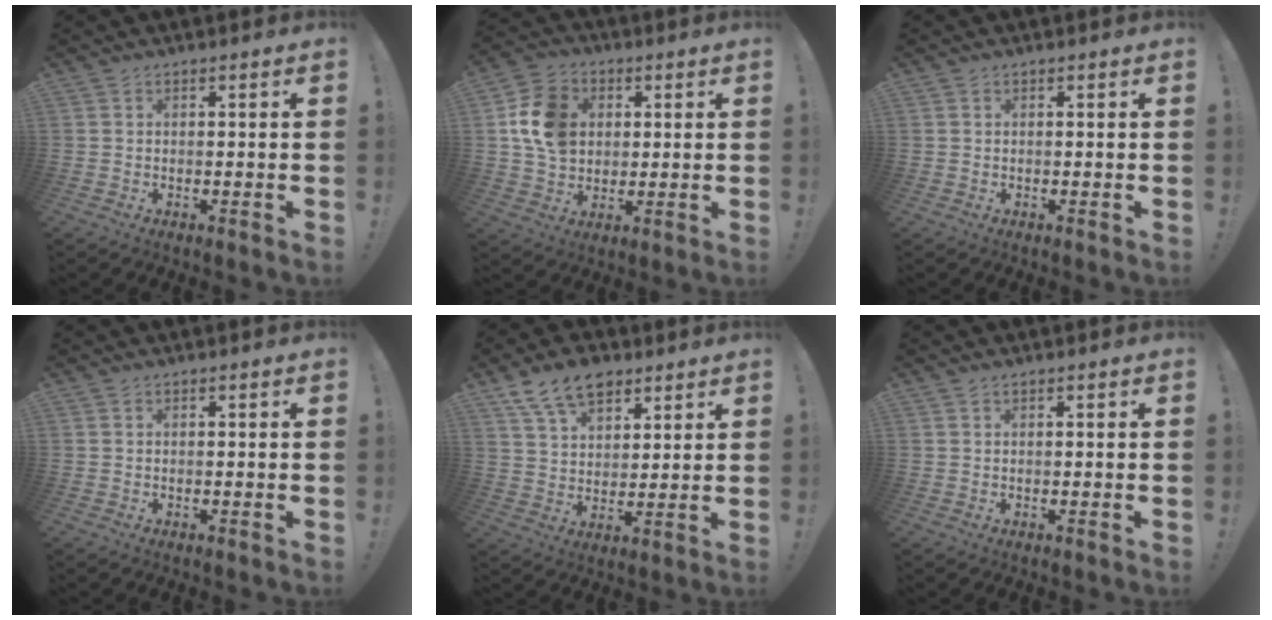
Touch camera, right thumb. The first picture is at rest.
{"total": 13.9, "force": [3.0, 11.2, 7.6], "torque": [-0.120, 0.001, 0.062]}
{"total": 0.7, "force": [0.3, 0.6, -0.1], "torque": [0.011, -0.002, 0.003]}
{"total": 0.0}
{"total": 12.5, "force": [7.9, 7.4, 6.2], "torque": [-0.108, -0.031, 0.151]}
{"total": 0.0}